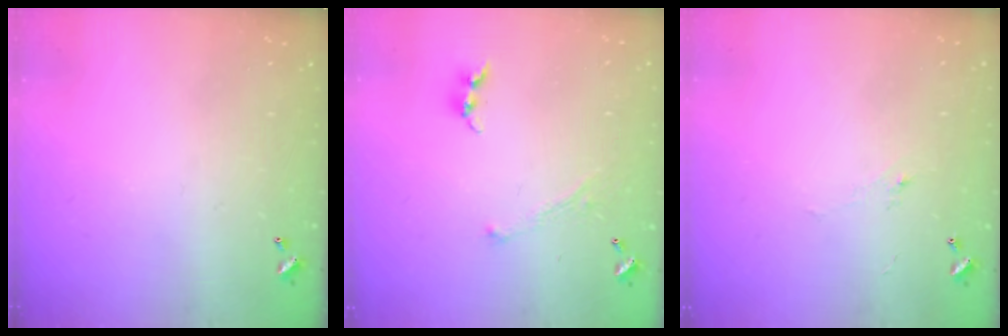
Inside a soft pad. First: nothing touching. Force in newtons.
{"total": 1.3, "press": 1.2, "slide": 0.5}
{"total": 1.2, "press": 0.8, "slide": 0.8}